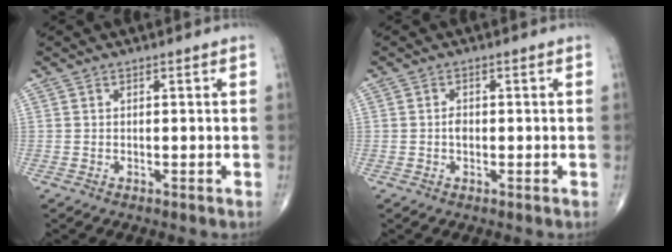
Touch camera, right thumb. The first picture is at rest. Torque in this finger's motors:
{"motor_torque": [0.75, 0.72, 0.25, -0.50, -0.03]}